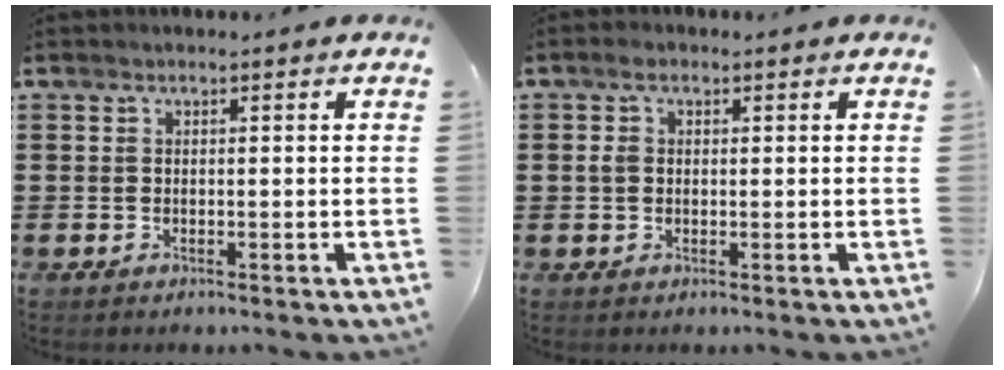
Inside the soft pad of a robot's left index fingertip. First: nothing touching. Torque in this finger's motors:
{"motor_torque": [0.64, -0.21, 0.09, 0.07]}